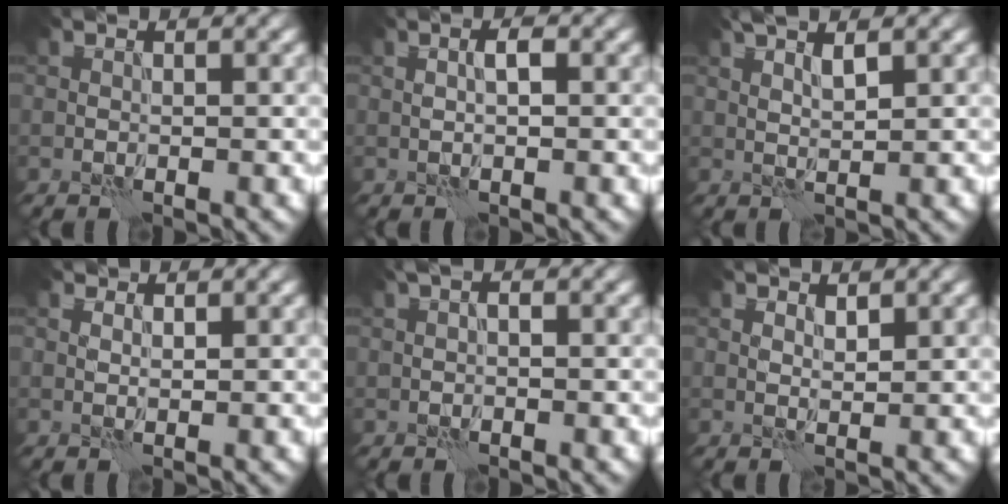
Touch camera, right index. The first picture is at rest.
{"total": 1.5, "force": [0.2, 0.4, 1.4], "torque": [-0.025, 0.004, 0.003]}
{"total": 2.5, "force": [1.4, 0.5, 2.0], "torque": [-0.036, -0.002, 0.029]}
{"total": 1.4, "force": [1.0, 0.7, 0.6], "torque": [-0.011, -0.007, 0.014]}
{"total": 1.6, "force": [0.4, 0.9, 1.3], "torque": [-0.010, 0.004, 0.001]}
{"total": 1.2, "force": [0.9, 0.5, 0.6], "torque": [-0.014, -0.002, 0.017]}